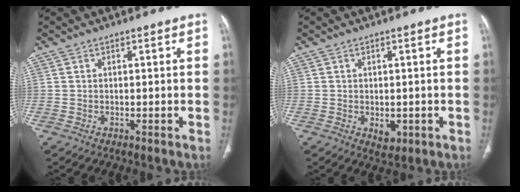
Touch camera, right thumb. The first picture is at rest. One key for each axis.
{"total": 2.8, "fx": -0.6, "fy": 1.9, "fz": 1.9, "tx": -0.017, "ty": -0.002, "tz": 0.001}